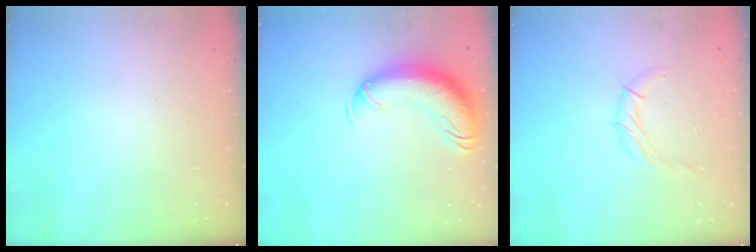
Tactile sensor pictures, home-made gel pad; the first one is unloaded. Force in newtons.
{"total": 14.6, "press": 14.3, "slide": 3.2}
{"total": 6.4, "press": 6.4, "slide": 0.3}